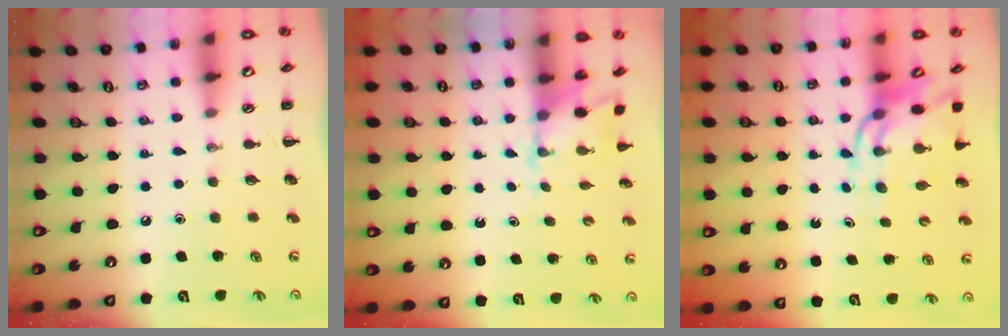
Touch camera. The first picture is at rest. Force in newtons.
{"total": 2.2, "press": 2.1, "slide": 0.6}
{"total": 11.2, "press": 10.6, "slide": 3.6}